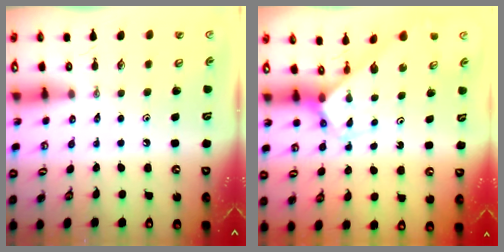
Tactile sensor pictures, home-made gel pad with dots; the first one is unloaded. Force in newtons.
{"total": 2.7, "press": 2.7, "slide": 0.1}